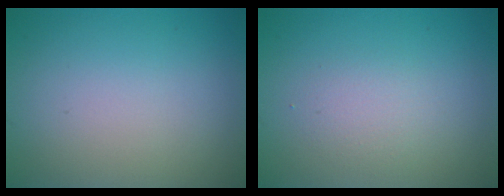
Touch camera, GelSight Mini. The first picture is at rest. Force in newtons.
{"total": 1.6, "press": 1.6, "slide": 0.0}